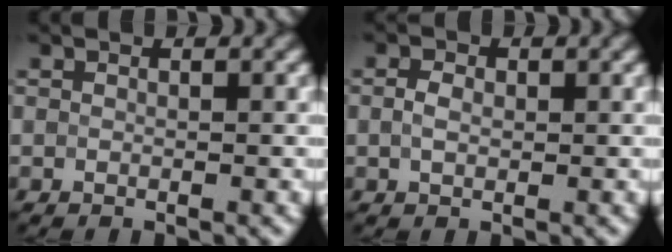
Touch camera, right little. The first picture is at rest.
{"total": 1.7, "force": [0.1, 1.1, 1.3], "torque": [-0.031, 0.005, 0.001]}